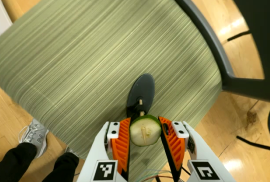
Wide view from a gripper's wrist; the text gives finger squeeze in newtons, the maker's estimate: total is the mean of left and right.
{"total": 8.5, "left": 8.4, "right": 8.6}